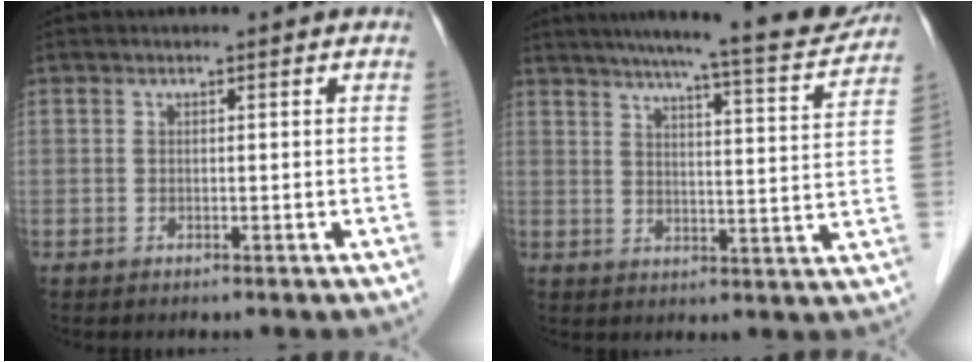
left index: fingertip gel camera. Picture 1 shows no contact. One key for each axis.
{"total": 17.5, "fx": 15.6, "fy": 1.0, "fz": 7.9, "tx": -0.112, "ty": -0.022, "tz": 0.198}